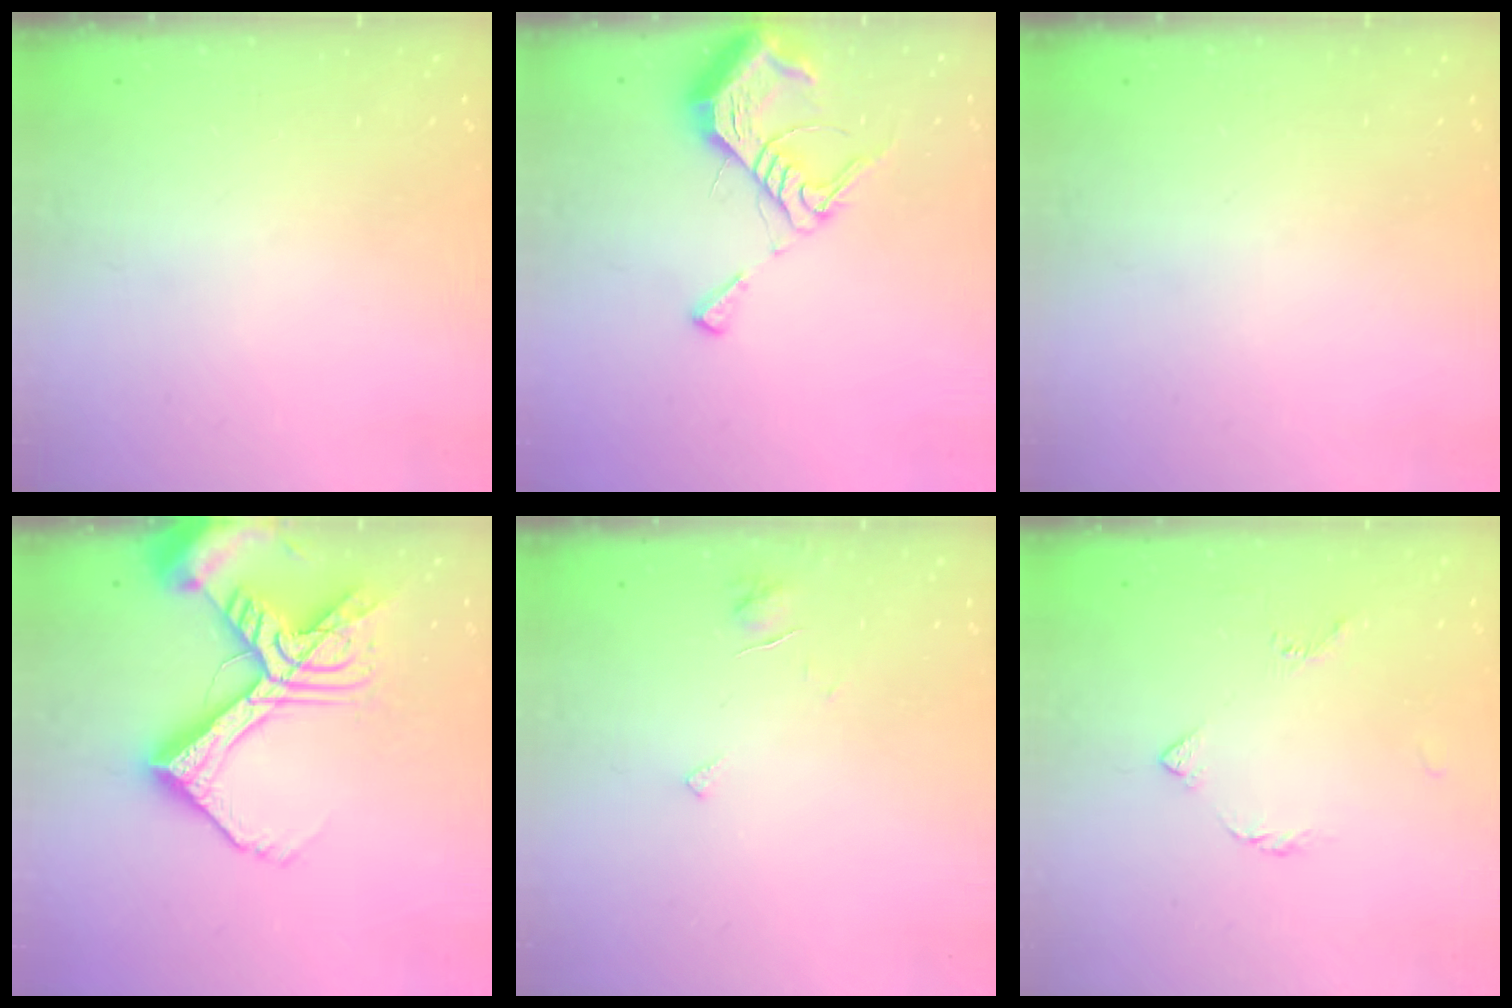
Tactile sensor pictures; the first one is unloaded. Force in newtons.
{"total": 9.5, "press": 9.5, "slide": 1.0}
{"total": 0.0}
{"total": 20.7, "press": 20.5, "slide": 2.6}
{"total": 3.2, "press": 3.2, "slide": 0.3}
{"total": 4.0, "press": 3.9, "slide": 0.8}